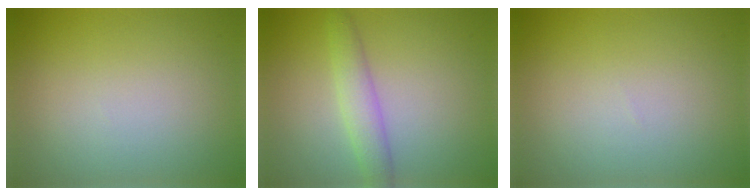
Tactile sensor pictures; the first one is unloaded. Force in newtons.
{"total": 2.7, "press": 2.7, "slide": 0.0}
{"total": 0.0}